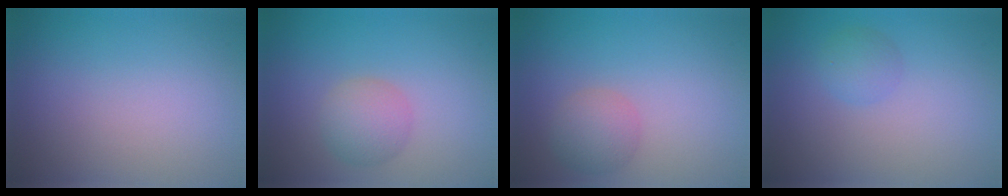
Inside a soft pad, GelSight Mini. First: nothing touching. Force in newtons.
{"total": 2.9, "press": 2.9, "slide": 0.1}
{"total": 2.5, "press": 2.5, "slide": 0.1}
{"total": 1.6, "press": 1.5, "slide": 0.1}